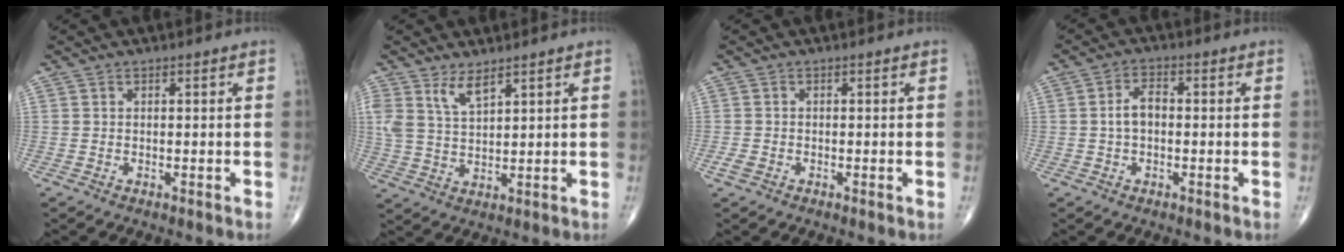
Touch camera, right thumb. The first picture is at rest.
{"total": 5.0, "force": [3.5, 1.7, 3.2], "torque": [-0.062, -0.024, 0.074]}
{"total": 1.6, "force": [-0.9, 0.9, 1.0], "torque": [-0.025, -0.002, -0.019]}
{"total": 3.8, "force": [-0.3, 2.2, 3.1], "torque": [-0.056, 0.016, -0.009]}